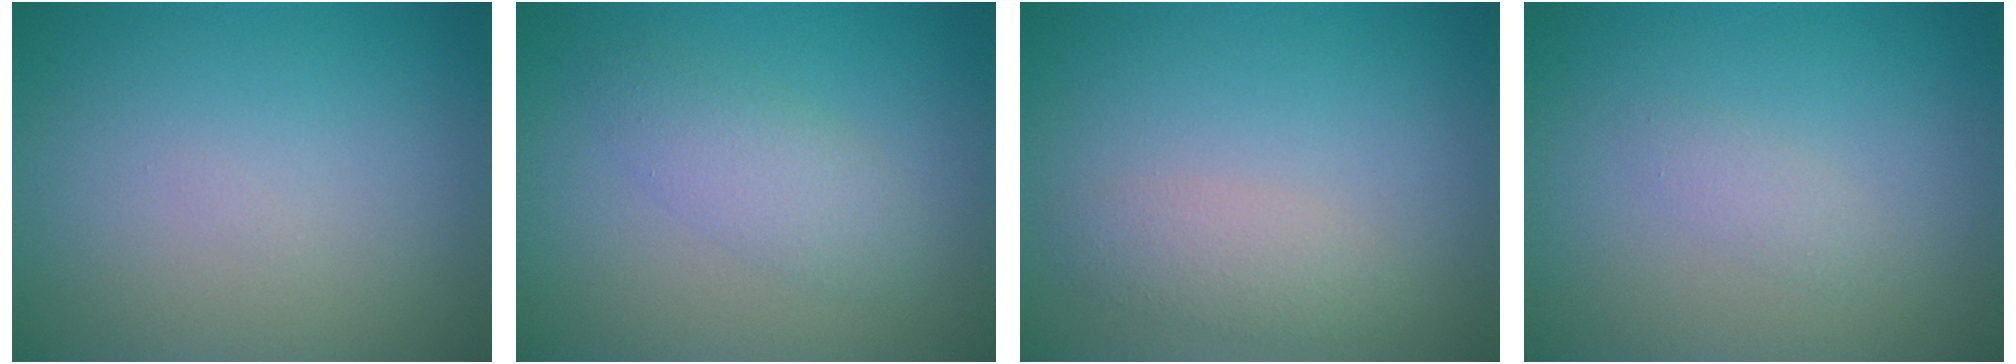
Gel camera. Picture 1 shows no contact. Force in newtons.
{"total": 2.7, "press": 2.7, "slide": 0.0}
{"total": 2.1, "press": 2.0, "slide": 0.1}
{"total": 1.0, "press": 1.0, "slide": 0.1}